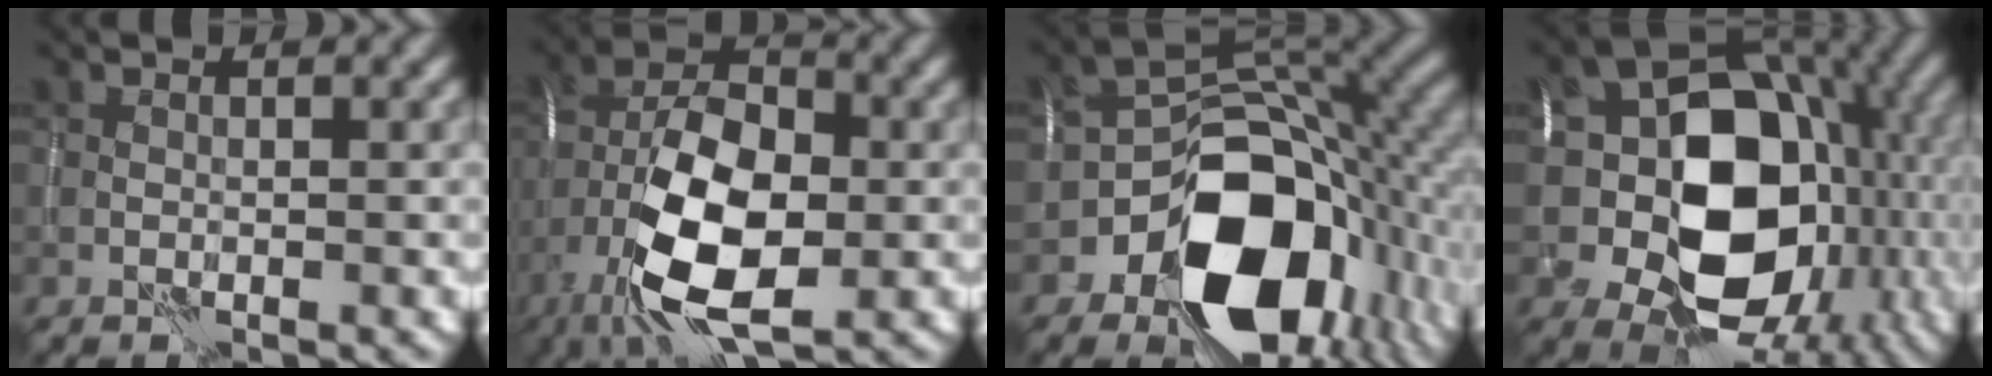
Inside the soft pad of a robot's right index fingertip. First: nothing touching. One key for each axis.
{"total": 12.0, "fx": -3.9, "fy": 6.0, "fz": 9.6, "tx": -0.184, "ty": -0.003, "tz": -0.077}
{"total": 13.9, "fx": -5.3, "fy": 9.1, "fz": 9.1, "tx": -0.125, "ty": -0.007, "tz": -0.089}
{"total": 15.5, "fx": -1.0, "fy": 11.4, "fz": 10.5, "tx": -0.134, "ty": -0.004, "tz": -0.016}